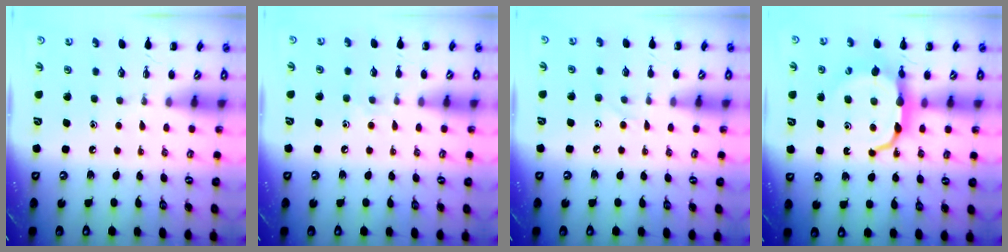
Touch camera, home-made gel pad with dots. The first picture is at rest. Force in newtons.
{"total": 5.1, "press": 4.9, "slide": 1.4}
{"total": 5.3, "press": 5.0, "slide": 1.8}
{"total": 8.8, "press": 8.7, "slide": 1.3}